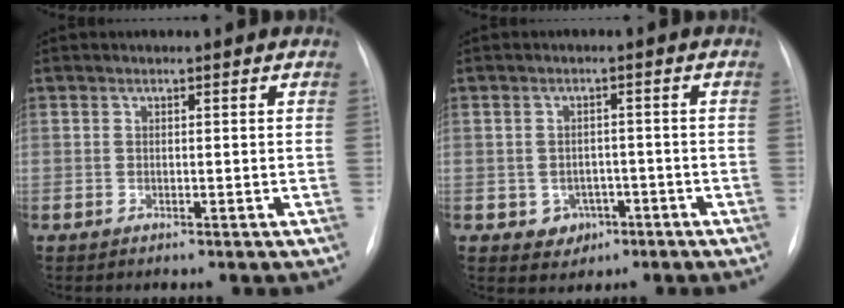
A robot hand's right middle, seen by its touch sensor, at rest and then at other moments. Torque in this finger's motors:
{"motor_torque": [0.26, -0.25, 0.07, 0.00]}